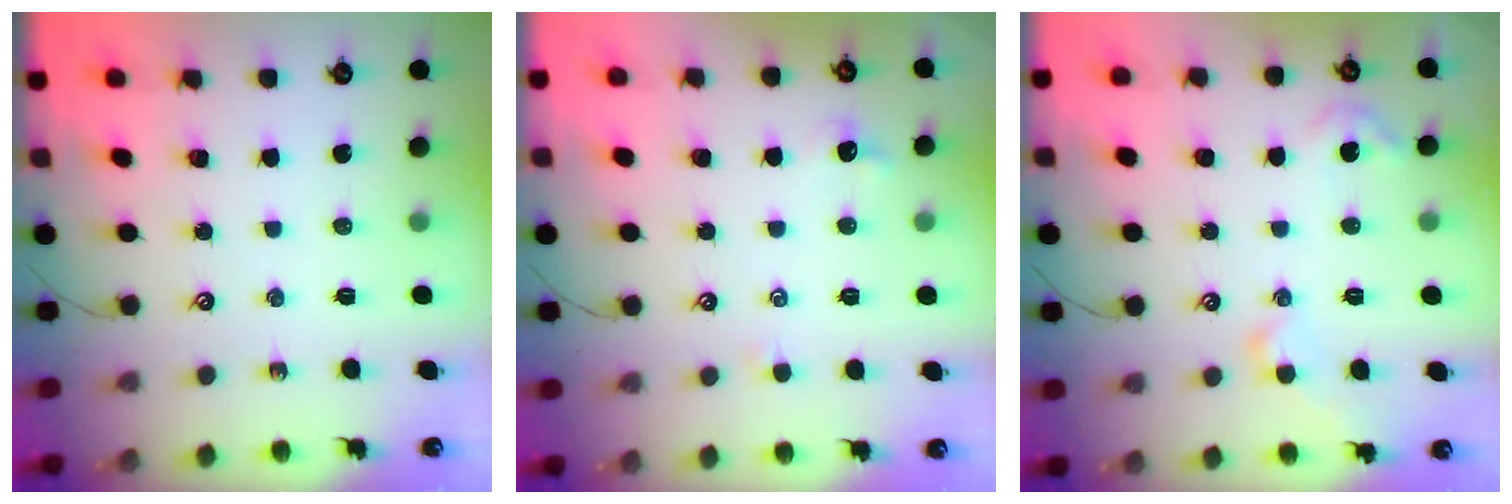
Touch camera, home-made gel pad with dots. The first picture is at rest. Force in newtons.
{"total": 0.9, "press": 0.8, "slide": 0.5}
{"total": 4.2, "press": 4.2, "slide": 0.4}